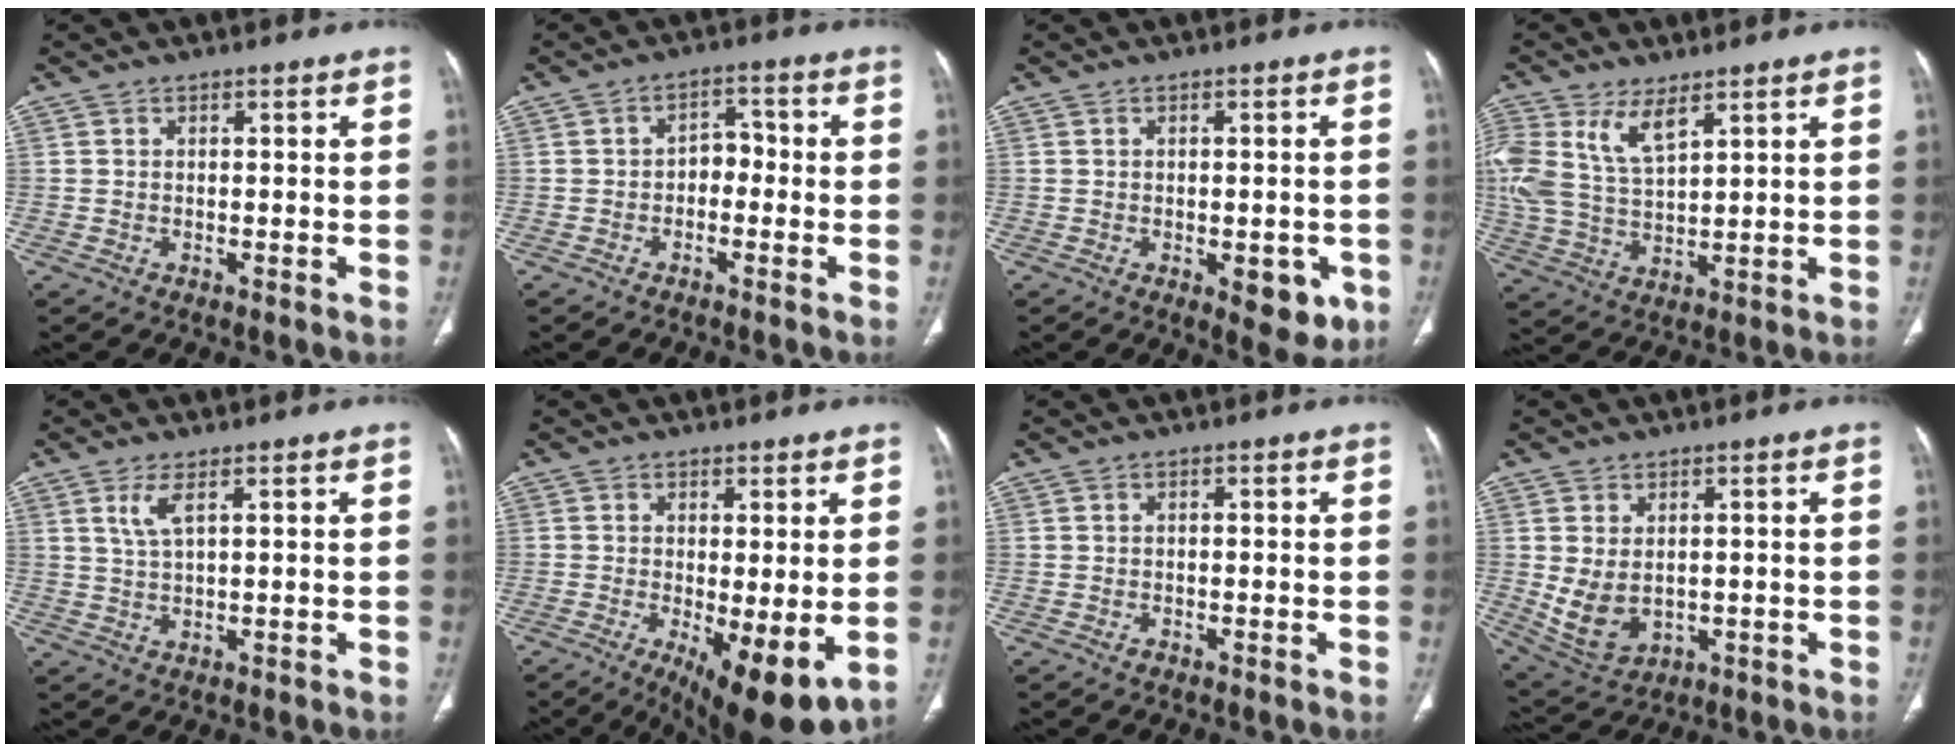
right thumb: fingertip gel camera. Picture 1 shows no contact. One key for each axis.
{"total": 3.8, "fx": -1.2, "fy": 2.7, "fz": 2.4, "tx": -0.020, "ty": 0.027, "tz": -0.029}
{"total": 6.8, "fx": -2.3, "fy": 3.4, "fz": 5.5, "tx": -0.045, "ty": -0.001, "tz": -0.018}
{"total": 12.2, "fx": 6.0, "fy": 5.9, "fz": 8.9, "tx": -0.200, "ty": -0.011, "tz": 0.130}
{"total": 3.4, "fx": 1.7, "fy": 0.8, "fz": 2.9, "tx": -0.069, "ty": -0.006, "tz": 0.042}
{"total": 11.1, "fx": -2.5, "fy": 3.6, "fz": 10.2, "tx": -0.155, "ty": -0.027, "tz": -0.027}
{"total": 0.6, "fx": -0.4, "fy": 0.4, "fz": 0.2, "tx": -0.001, "ty": 0.001, "tz": -0.007}
{"total": 7.9, "fx": 0.1, "fy": 5.5, "fz": 5.6, "tx": -0.099, "ty": -0.009, "tz": 0.027}